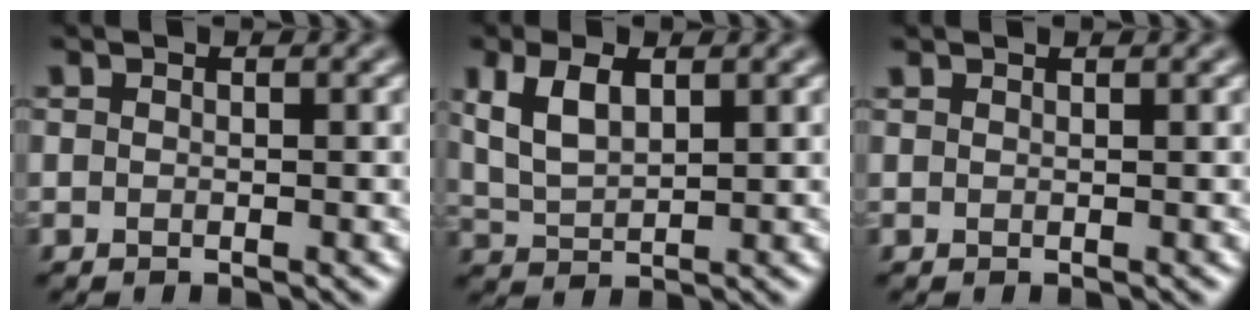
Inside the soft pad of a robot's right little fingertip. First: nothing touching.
{"total": 4.0, "force": [1.6, 2.0, 3.1], "torque": [-0.076, 0.004, 0.035]}
{"total": 0.6, "force": [0.6, 0.0, 0.1], "torque": [-0.004, -0.001, 0.008]}